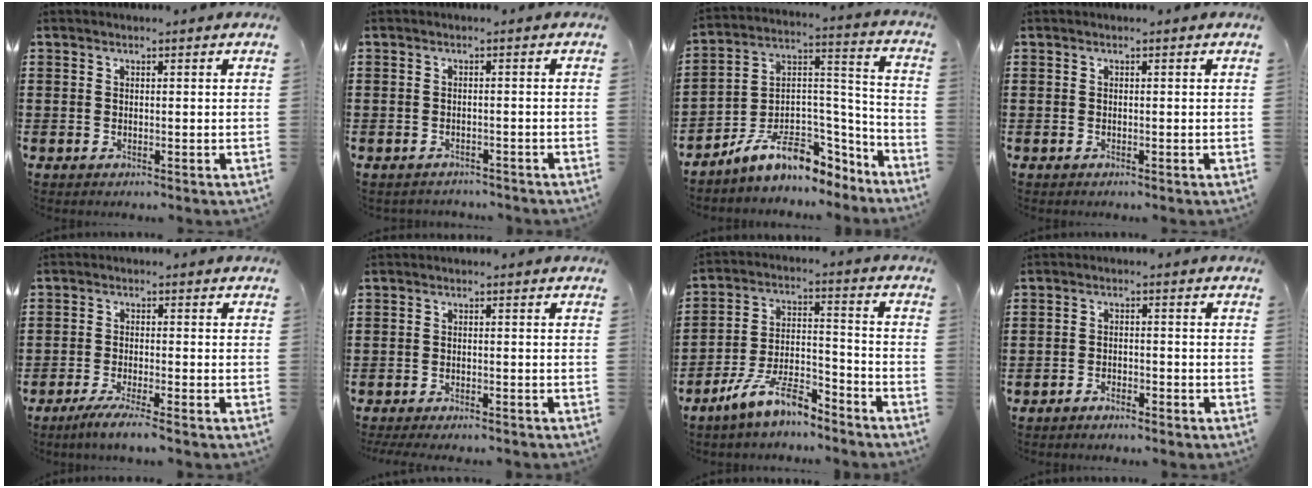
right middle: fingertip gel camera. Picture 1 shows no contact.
{"total": 1.2, "force": [-1.1, 0.2, 0.0], "torque": [-0.004, 0.002, -0.025]}
{"total": 9.3, "force": [-6.6, 4.4, 4.8], "torque": [-0.104, 0.005, -0.128]}
{"total": 0.0}
{"total": 3.2, "force": [-2.8, -0.3, 1.5], "torque": [-0.031, -0.006, -0.056]}
{"total": 1.7, "force": [-1.6, 0.1, 0.2], "torque": [-0.007, 0.000, -0.033]}
{"total": 9.8, "force": [-8.2, 2.0, 5.1], "torque": [-0.104, 0.015, -0.159]}
{"total": 2.0, "force": [-2.0, 0.4, 0.2], "torque": [-0.010, 0.003, -0.042]}